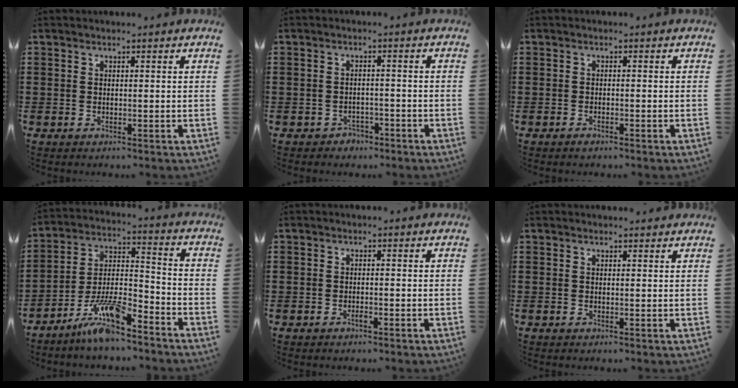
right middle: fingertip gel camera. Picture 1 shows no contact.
{"total": 1.6, "force": [-1.4, 0.7, -0.1], "torque": [-0.007, 0.002, -0.033]}
{"total": 0.7, "force": [-0.6, 0.0, 0.3], "torque": [-0.009, -0.004, -0.011]}
{"total": 10.3, "force": [-8.2, 1.9, 6.0], "torque": [-0.125, 0.009, -0.157]}
{"total": 0.8, "force": [-0.7, 0.2, 0.2], "torque": [-0.006, 0.001, -0.015]}
{"total": 0.6, "force": [0.6, 0.0, 0.0], "torque": [0.005, -0.005, 0.010]}